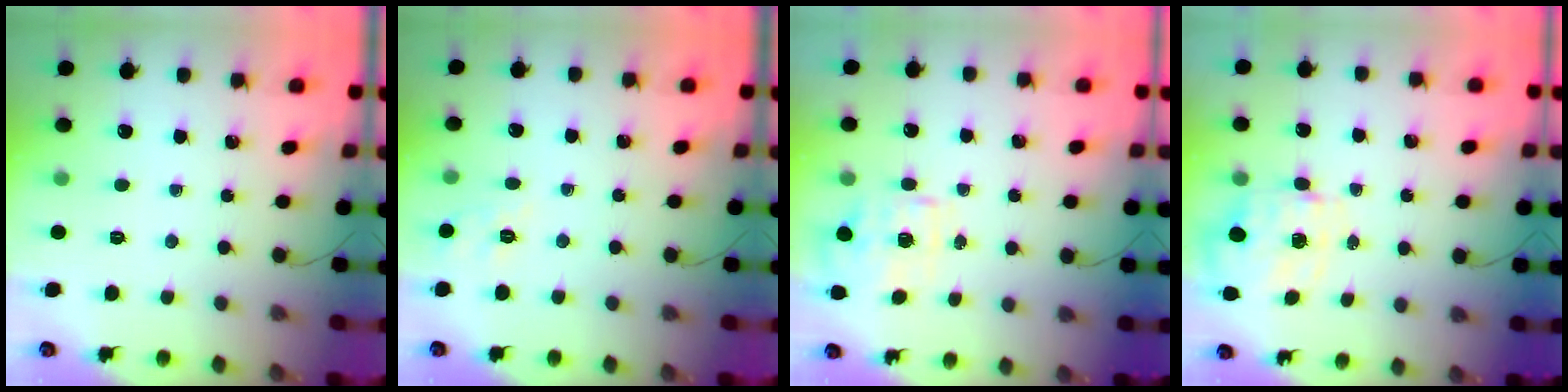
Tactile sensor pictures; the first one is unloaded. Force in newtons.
{"total": 1.8, "press": 0.5, "slide": 1.7}
{"total": 4.9, "press": 4.8, "slide": 1.2}
{"total": 2.5, "press": 2.4, "slide": 1.0}